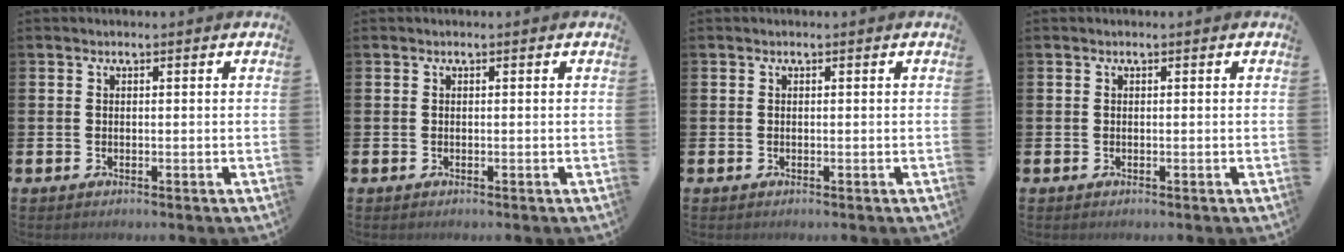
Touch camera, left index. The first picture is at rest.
{"total": 0.0}
{"total": 0.0}
{"total": 0.0}